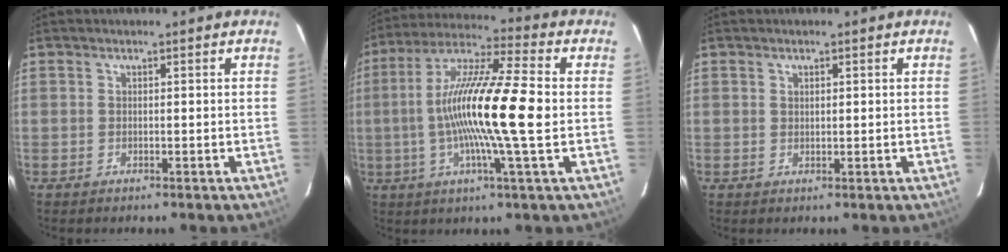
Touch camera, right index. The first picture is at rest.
{"total": 17.5, "force": [-0.9, 0.6, 17.5], "torque": [-0.323, 0.006, -0.030]}
{"total": 0.9, "force": [0.5, 0.5, 0.5], "torque": [-0.008, 0.003, 0.010]}